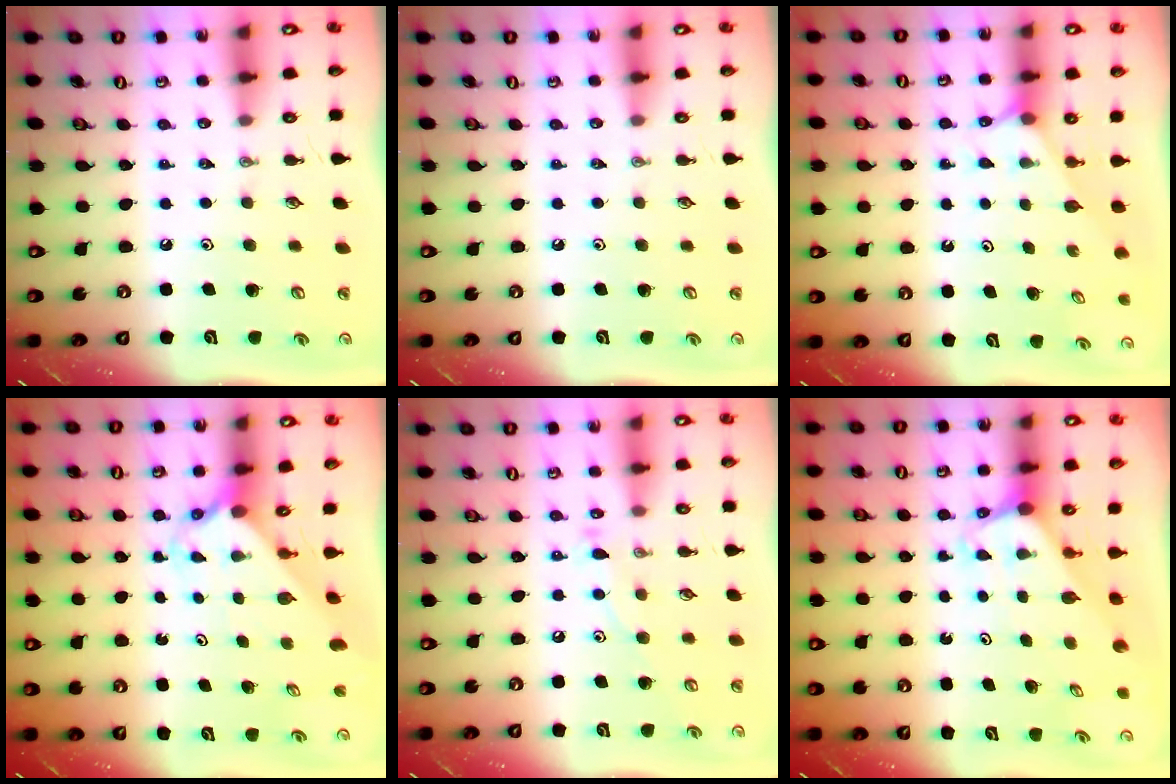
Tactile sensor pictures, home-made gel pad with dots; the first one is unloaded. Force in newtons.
{"total": 0.0}
{"total": 1.9, "press": 1.9, "slide": 0.3}
{"total": 2.3, "press": 2.3, "slide": 0.2}
{"total": 8.9, "press": 8.8, "slide": 0.7}
{"total": 1.9, "press": 1.9, "slide": 0.1}